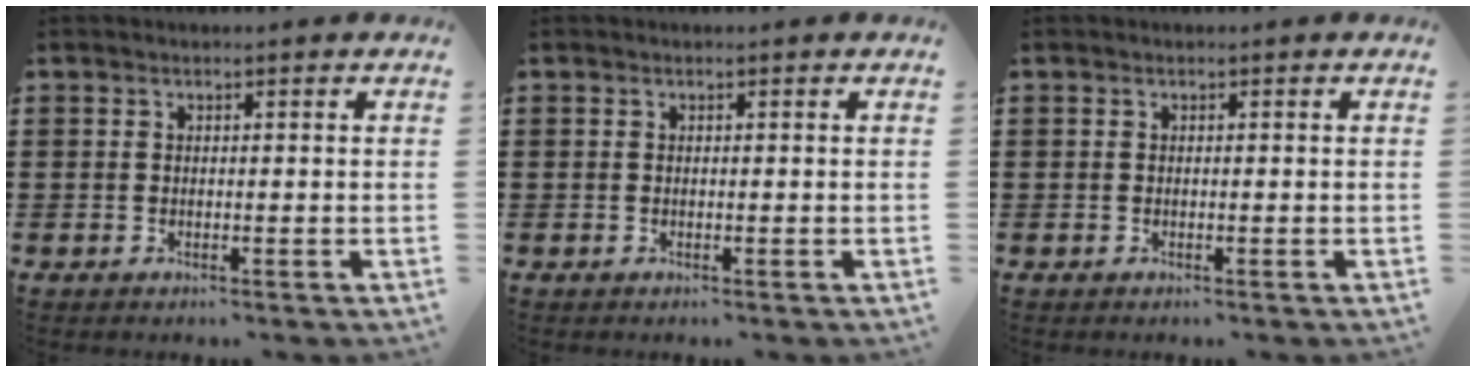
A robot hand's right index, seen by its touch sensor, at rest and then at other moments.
{"total": 0.0}
{"total": 0.0}